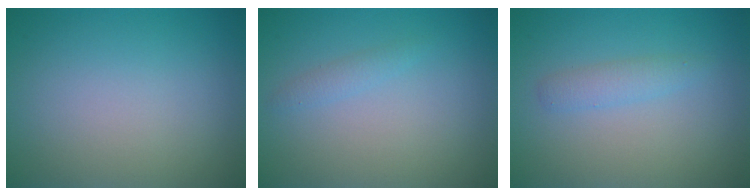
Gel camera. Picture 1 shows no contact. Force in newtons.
{"total": 1.0, "press": 1.0, "slide": 0.0}
{"total": 1.4, "press": 1.4, "slide": 0.1}